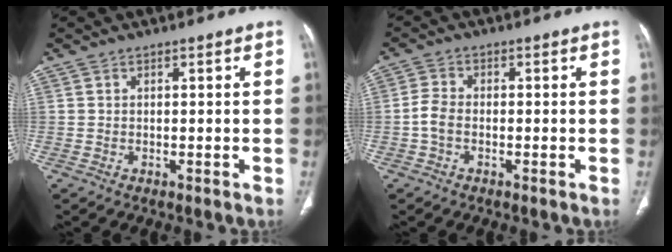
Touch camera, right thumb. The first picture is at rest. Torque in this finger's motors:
{"motor_torque": [0.53, 0.45, 0.31, -0.96, 0.12]}